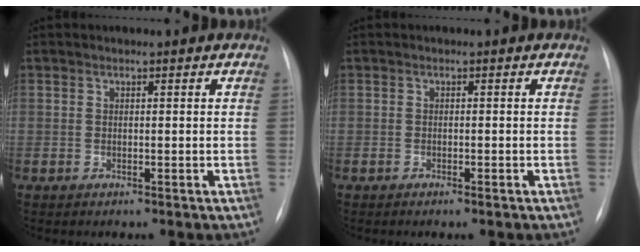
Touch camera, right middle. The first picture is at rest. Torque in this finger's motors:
{"motor_torque": [-0.40, -0.05, -0.03, -0.01]}